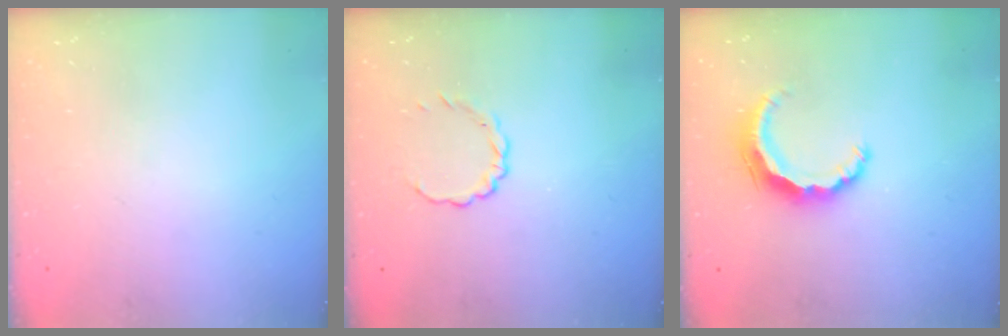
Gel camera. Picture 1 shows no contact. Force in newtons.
{"total": 2.8, "press": 2.6, "slide": 1.1}
{"total": 7.9, "press": 7.9, "slide": 0.5}